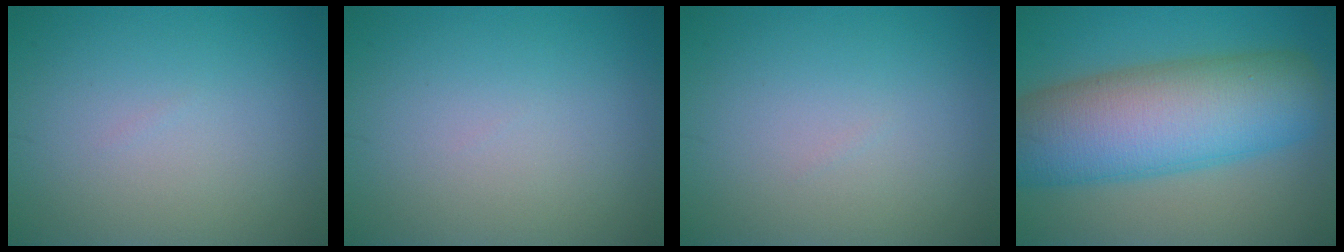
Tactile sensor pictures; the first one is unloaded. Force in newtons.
{"total": 0.0}
{"total": 0.0}
{"total": 12.6, "press": 12.6, "slide": 0.4}